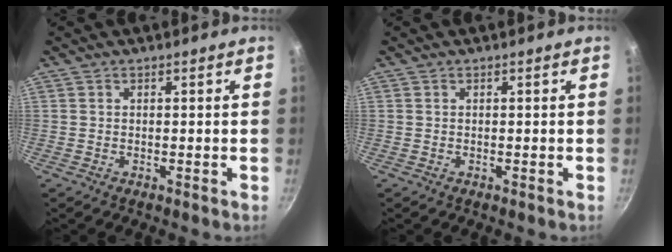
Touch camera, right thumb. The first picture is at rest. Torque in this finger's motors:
{"motor_torque": [-0.48, 0.14, -0.23, 0.14, 0.09]}